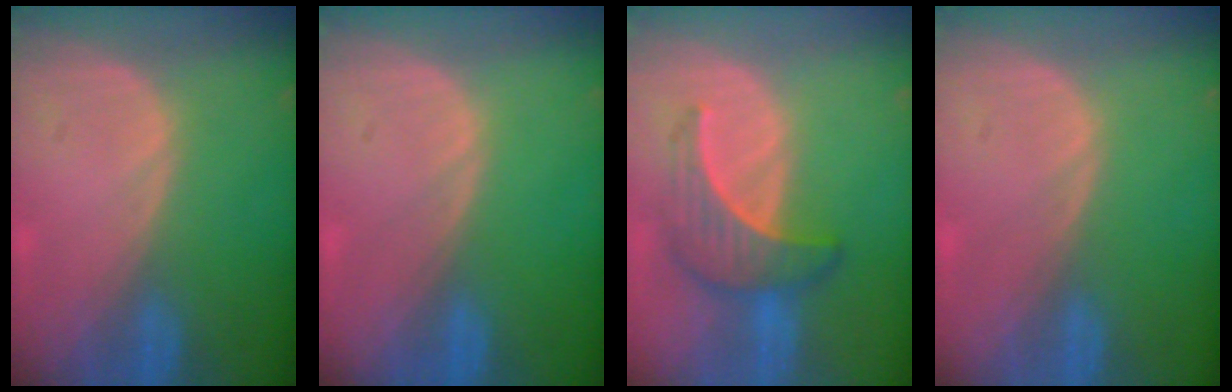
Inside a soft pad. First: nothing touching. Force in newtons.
{"total": 0.0}
{"total": 6.6, "press": 6.4, "slide": 1.7}
{"total": 0.0}